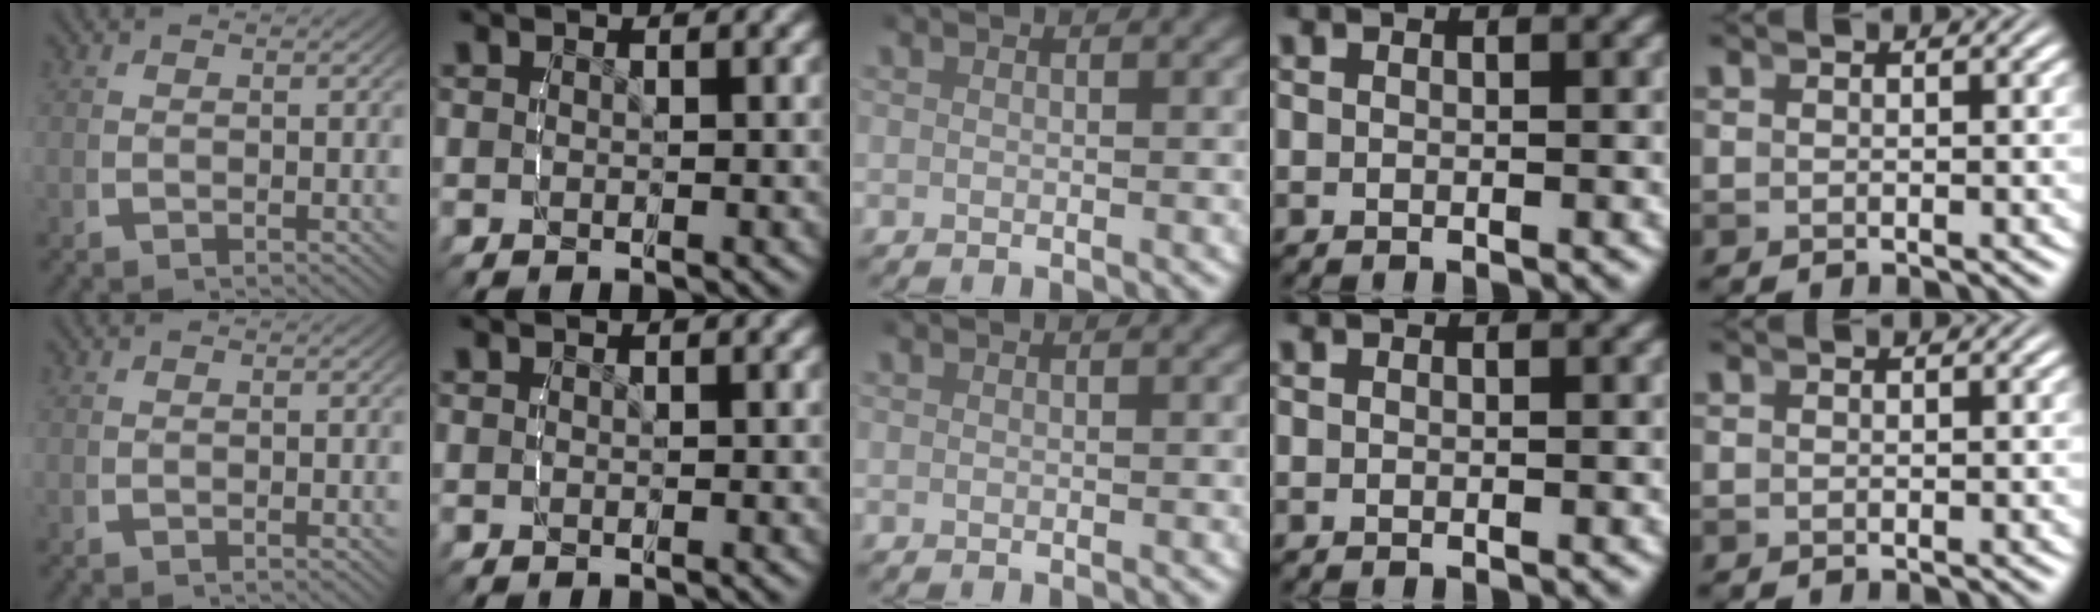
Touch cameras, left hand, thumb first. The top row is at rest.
{}